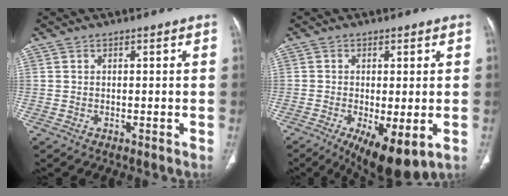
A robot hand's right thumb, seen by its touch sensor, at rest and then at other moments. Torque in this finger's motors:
{"motor_torque": [0.42, 1.04, 0.05, -0.09, 0.05]}